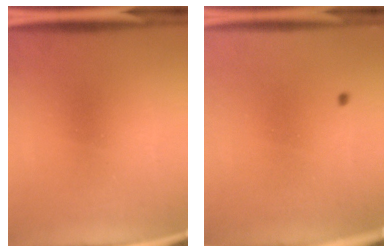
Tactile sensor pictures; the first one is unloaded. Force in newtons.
{"total": 0.6}